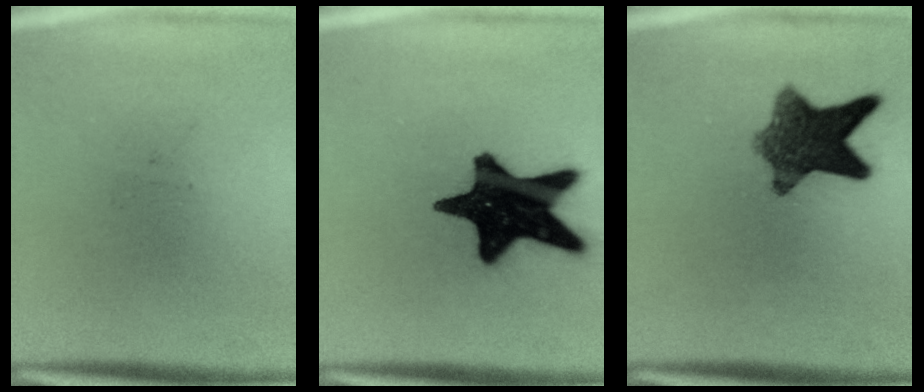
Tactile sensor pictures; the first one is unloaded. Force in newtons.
{"total": 19.1}
{"total": 9.0}